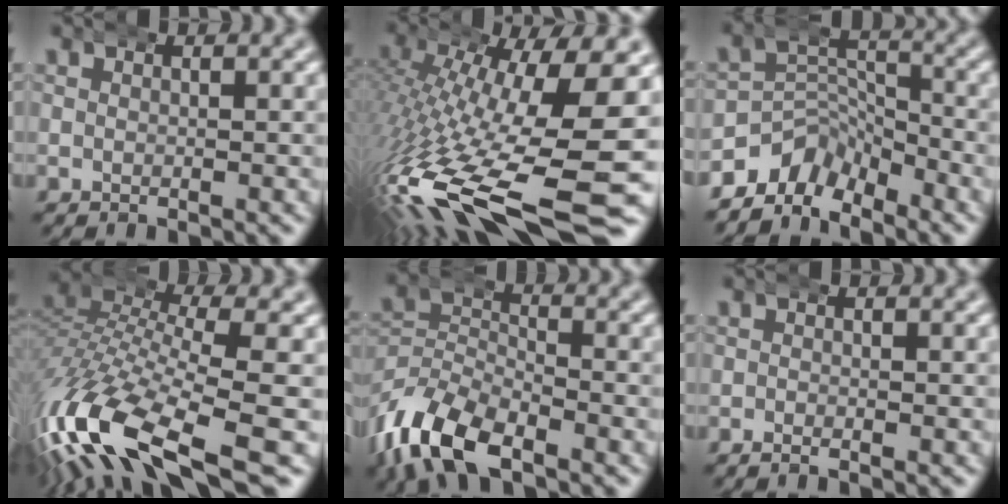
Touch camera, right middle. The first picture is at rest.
{"total": 14.7, "force": [-5.6, 5.7, 12.4], "torque": [-0.220, -0.046, -0.058]}
{"total": 8.8, "force": [-4.9, 6.6, 3.1], "torque": [-0.045, -0.002, -0.103]}
{"total": 10.6, "force": [-5.1, 4.9, 7.9], "torque": [-0.184, -0.037, -0.070]}
{"total": 8.2, "force": [-4.3, 5.3, 4.6], "torque": [-0.111, -0.029, -0.067]}
{"total": 0.7, "force": [-0.6, 0.2, 0.2], "torque": [-0.004, 0.003, -0.013]}